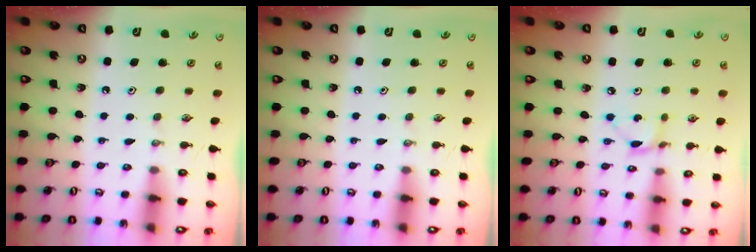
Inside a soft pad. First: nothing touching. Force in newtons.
{"total": 0.0}
{"total": 2.7, "press": 2.7, "slide": 0.2}